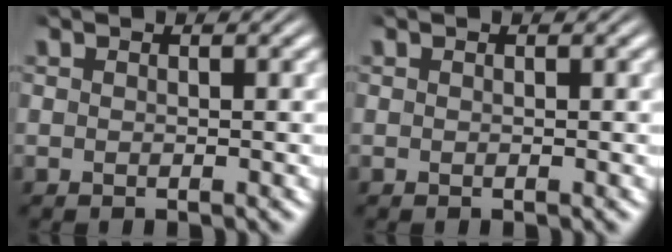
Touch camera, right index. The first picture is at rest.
{"total": 0.0}